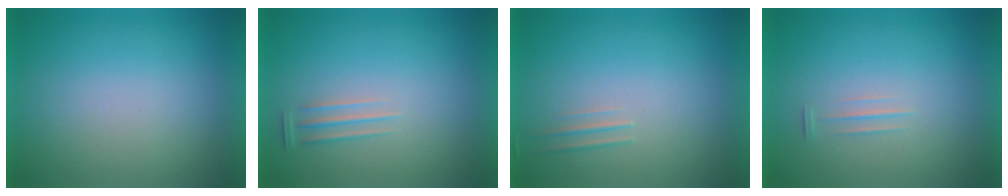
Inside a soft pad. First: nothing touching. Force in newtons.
{"total": 1.2}
{"total": 1.7}
{"total": 1.1}